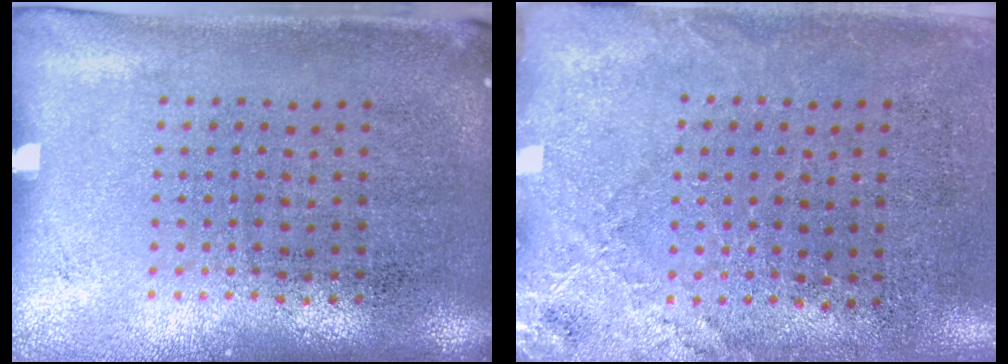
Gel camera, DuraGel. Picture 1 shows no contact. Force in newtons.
{"total": 2.6, "press": 2.3, "slide": 1.1}